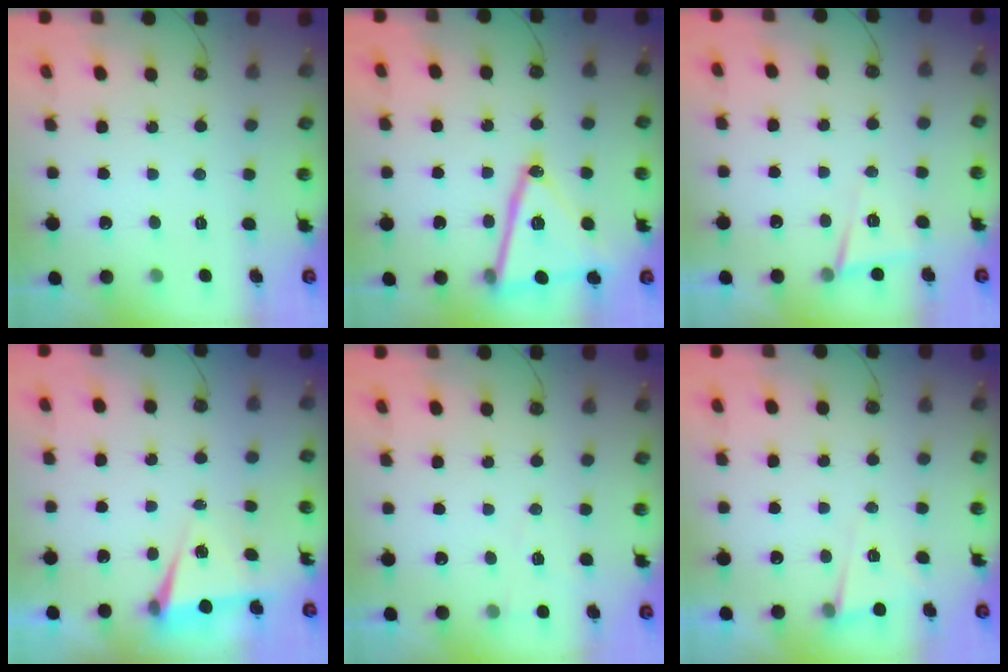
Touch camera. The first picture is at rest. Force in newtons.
{"total": 19.2, "press": 18.8, "slide": 3.4}
{"total": 6.3, "press": 4.9, "slide": 3.9}
{"total": 5.4, "press": 2.9, "slide": 4.5}
{"total": 5.2, "press": 4.9, "slide": 1.5}
{"total": 4.9, "press": 3.3, "slide": 3.5}